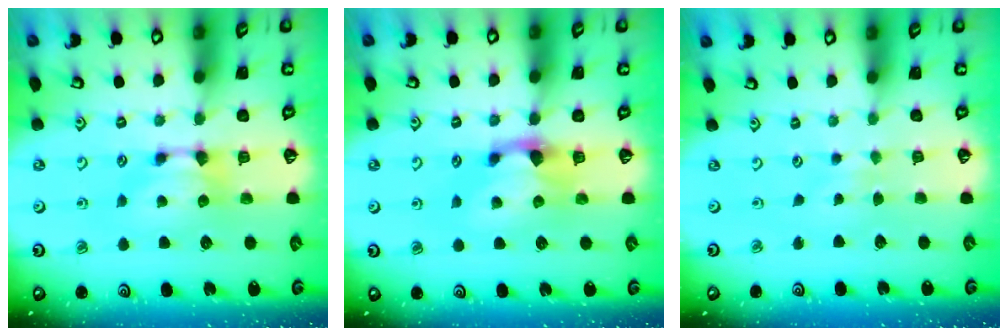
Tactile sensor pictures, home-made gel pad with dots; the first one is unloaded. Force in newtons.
{"total": 1.4, "press": 0.9, "slide": 1.0}
{"total": 3.5, "press": 3.5, "slide": 0.4}